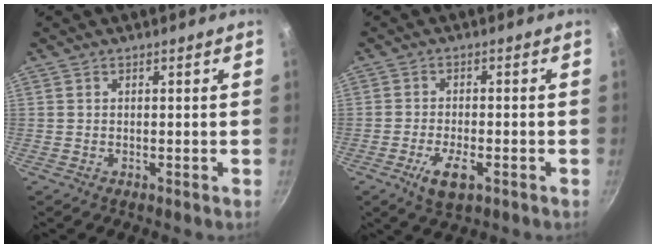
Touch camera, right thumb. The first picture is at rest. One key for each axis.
{"total": 6.2, "fx": -2.7, "fy": 2.5, "fz": 5.0, "tx": -0.093, "ty": 0.006, "tz": -0.047}